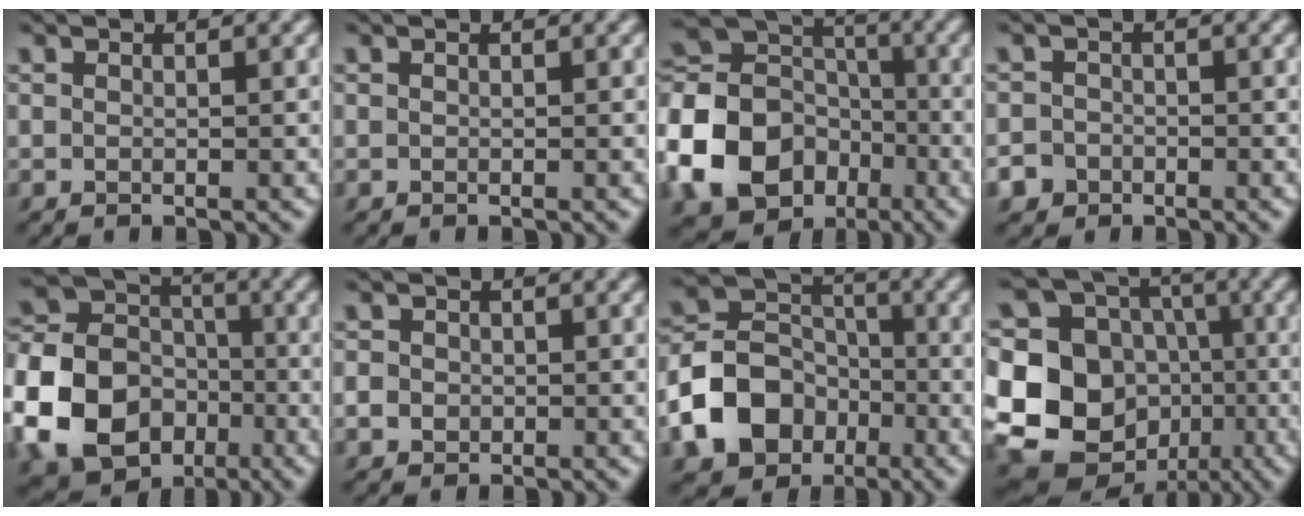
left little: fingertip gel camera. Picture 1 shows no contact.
{"total": 0.0}
{"total": 14.7, "force": [-5.5, 12.0, 6.4], "torque": [-0.163, -0.017, -0.123]}
{"total": 3.9, "force": [-2.4, 3.1, 0.5], "torque": [0.002, -0.006, -0.050]}
{"total": 14.1, "force": [-4.8, 11.4, 6.9], "torque": [-0.182, -0.024, -0.113]}
{"total": 3.1, "force": [-0.3, 2.8, 1.2], "torque": [-0.015, 0.018, -0.024]}
{"total": 8.9, "force": [-3.7, 6.7, 4.6], "torque": [-0.083, 0.003, -0.080]}
{"total": 16.4, "force": [-3.1, 14.6, 6.8], "torque": [-0.173, 0.009, -0.072]}